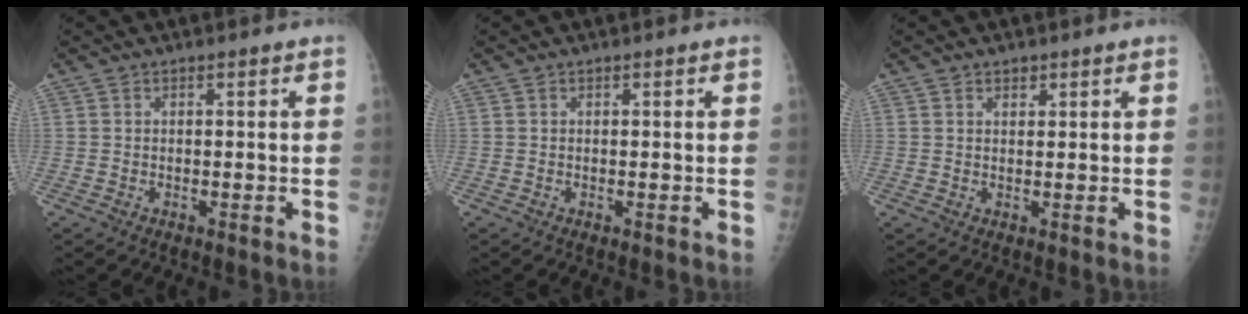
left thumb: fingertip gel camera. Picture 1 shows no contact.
{"total": 0.0}
{"total": 1.4, "force": [1.0, 0.9, 0.5], "torque": [0.002, -0.005, 0.013]}